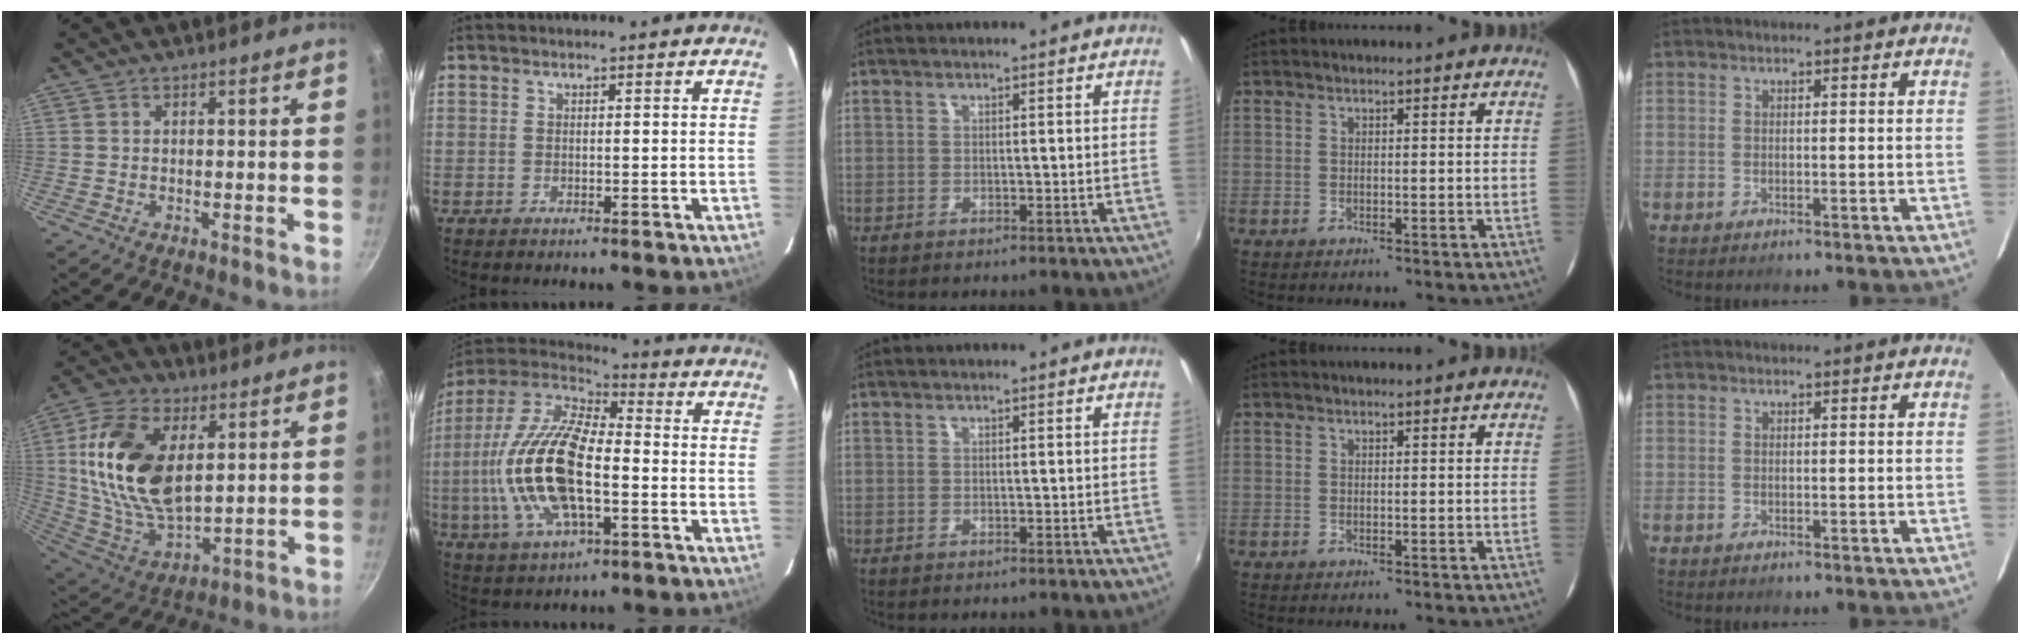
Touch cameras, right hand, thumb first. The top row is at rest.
{"thumb": {"total": 20.2, "force": [4.6, 11.5, 16.0], "torque": [-0.296, -0.013, 0.097]}, "index": {"total": 20.9, "force": [-3.6, 8.9, 18.6], "torque": [-0.390, -0.004, -0.073]}}